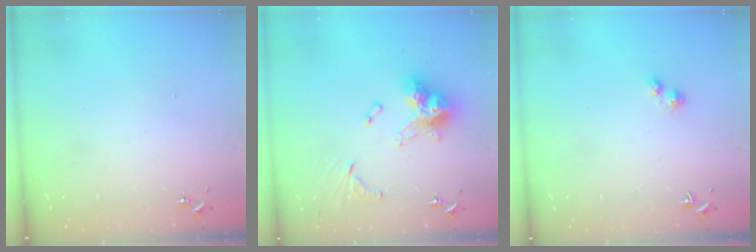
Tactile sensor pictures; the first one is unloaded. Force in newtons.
{"total": 17.3, "press": 17.2, "slide": 1.6}
{"total": 2.1, "press": 2.1, "slide": 0.4}